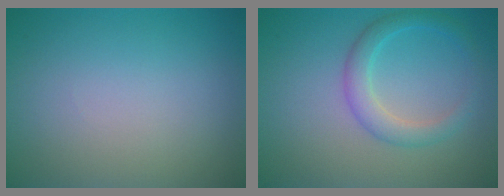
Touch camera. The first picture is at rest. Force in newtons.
{"total": 2.8, "press": 2.8, "slide": 0.2}